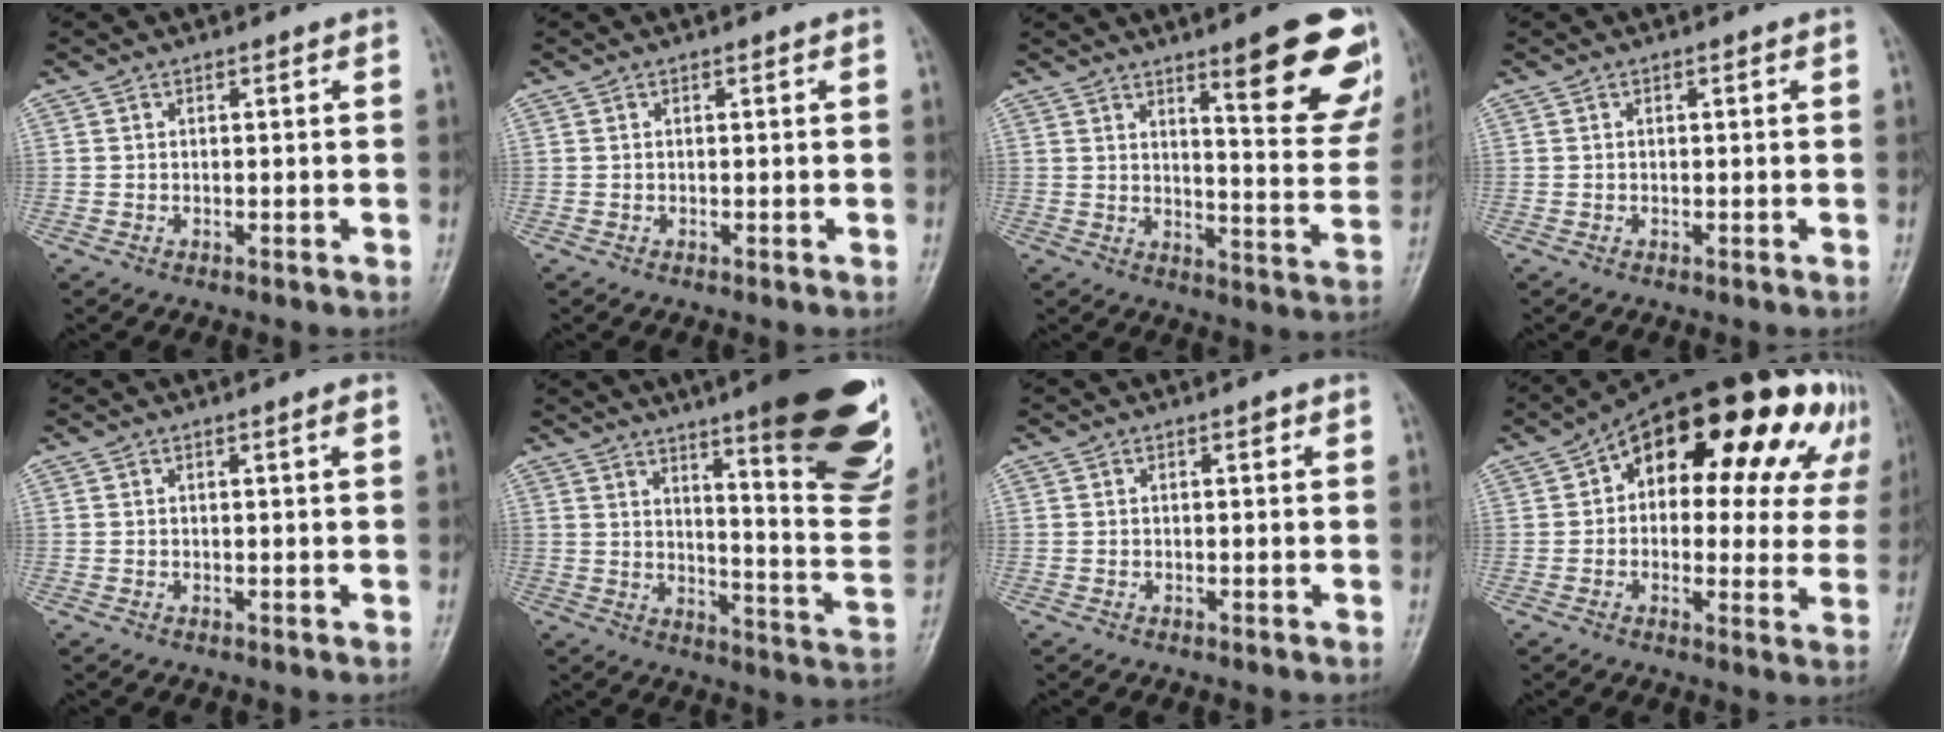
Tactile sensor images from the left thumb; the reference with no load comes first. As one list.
[{"total": 0.0}, {"total": 17.0, "force": [9.6, 4.0, 13.4], "torque": [-0.124, -0.056, 0.130]}, {"total": 0.0}, {"total": 1.0, "force": [0.4, 0.0, 0.9], "torque": [-0.016, -0.001, 0.007]}, {"total": 28.2, "force": [16.4, 5.9, 22.2], "torque": [-0.230, -0.072, 0.224]}, {"total": 0.6, "force": [0.3, 0.2, 0.4], "torque": [-0.005, -0.001, 0.003]}, {"total": 24.4, "force": [9.0, 13.2, 18.4], "torque": [-0.204, 0.036, 0.120]}]